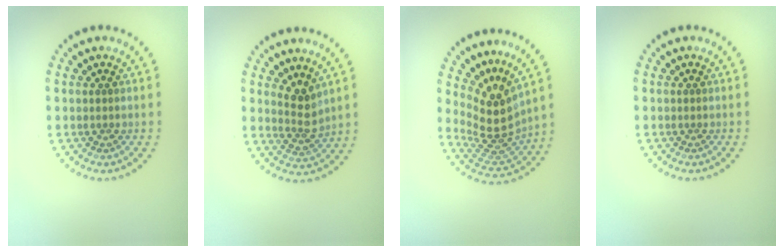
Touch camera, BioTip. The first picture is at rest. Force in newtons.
{"total": 2.4, "press": 1.9, "slide": 1.5}
{"total": 4.5, "press": 3.1, "slide": 3.2}
{"total": 0.0}